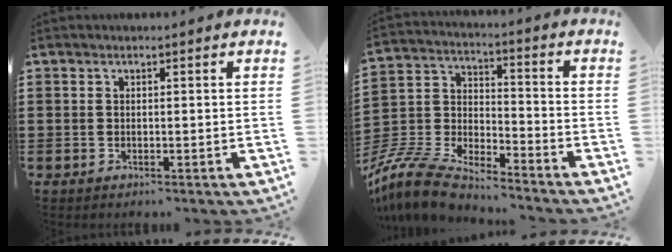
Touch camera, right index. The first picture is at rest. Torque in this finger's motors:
{"motor_torque": [-1.05, 1.01, -1.05, -0.21]}